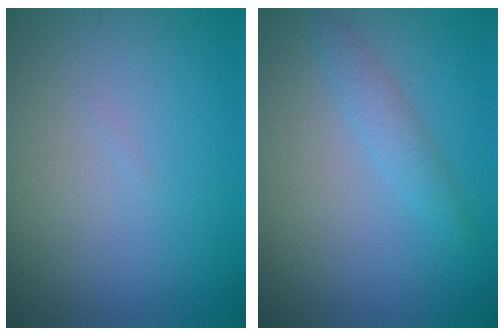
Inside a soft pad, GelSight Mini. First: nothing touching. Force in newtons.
{"total": 1.7, "press": 1.7, "slide": 0.1}